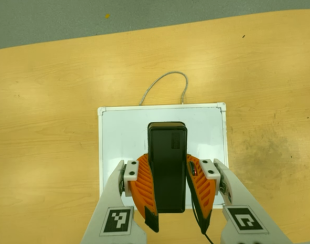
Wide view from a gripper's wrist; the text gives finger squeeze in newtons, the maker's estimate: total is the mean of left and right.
{"total": 9.6, "left": 8.1, "right": 11.2}